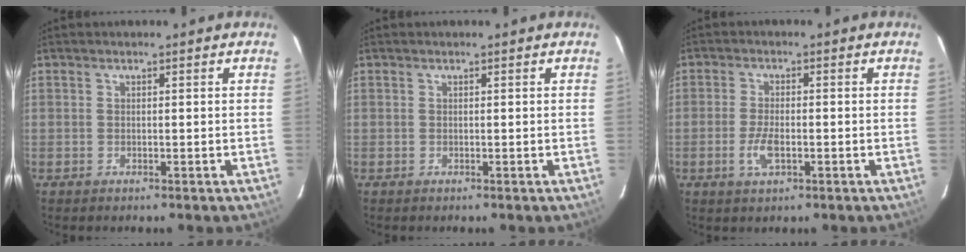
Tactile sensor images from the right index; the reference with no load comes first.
{"total": 0.0}
{"total": 4.5, "force": [-1.5, 1.8, 3.8], "torque": [-0.085, -0.003, -0.029]}